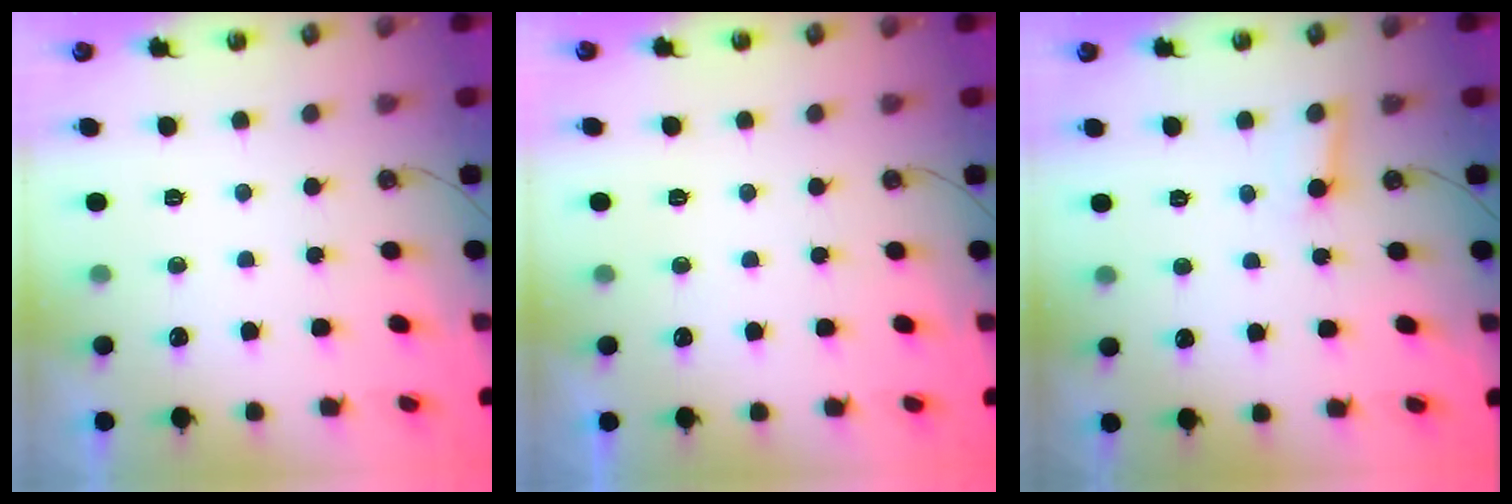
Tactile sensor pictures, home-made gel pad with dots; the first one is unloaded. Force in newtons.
{"total": 0.0}
{"total": 3.5, "press": 3.5, "slide": 0.4}